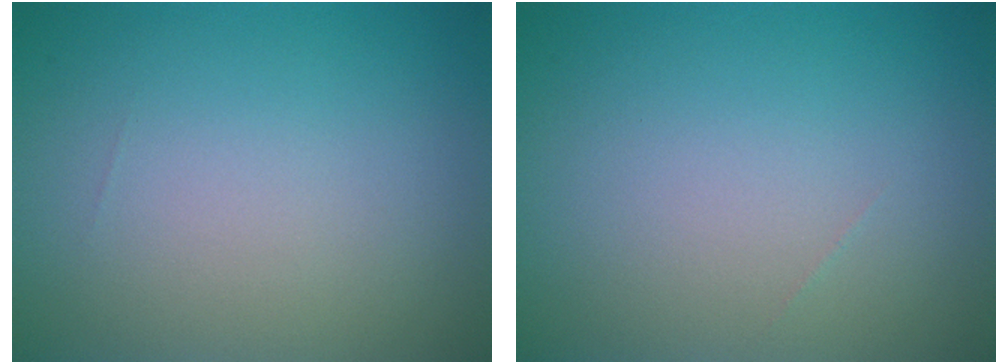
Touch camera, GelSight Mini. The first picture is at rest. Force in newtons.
{"total": 0.0}